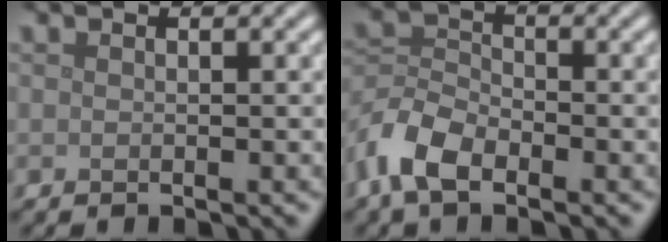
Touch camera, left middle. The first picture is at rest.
{"total": 5.4, "force": [-3.5, 2.8, 3.1], "torque": [-0.066, -0.002, -0.082]}